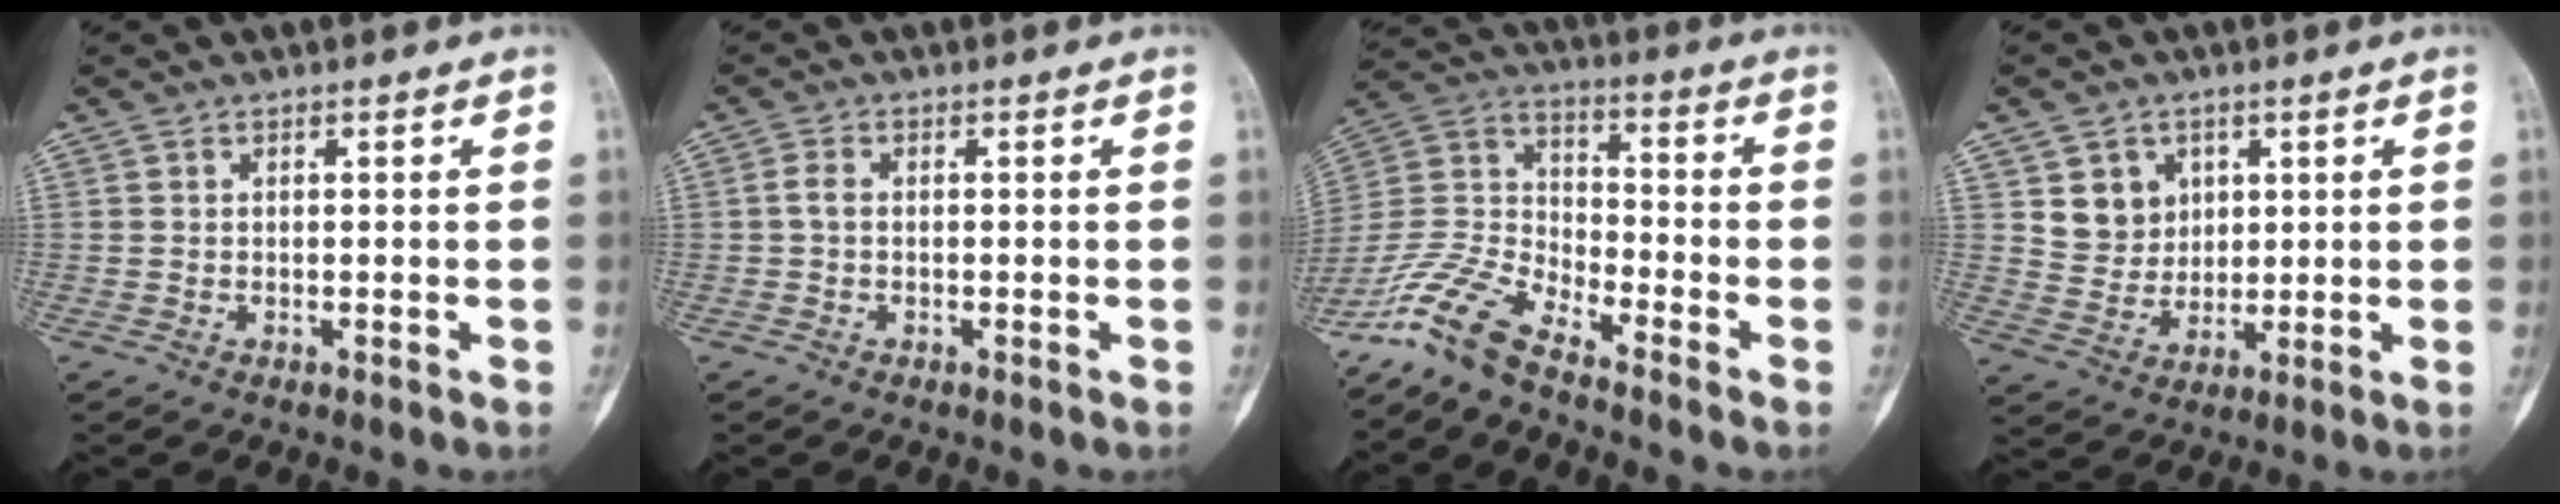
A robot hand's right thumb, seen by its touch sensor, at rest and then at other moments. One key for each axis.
{"total": 1.8, "fx": -0.2, "fy": 1.0, "fz": 1.4, "tx": -0.030, "ty": 0.002, "tz": -0.009}
{"total": 10.8, "fx": -9.2, "fy": 2.8, "fz": 4.9, "tx": -0.111, "ty": 0.068, "tz": -0.194}
{"total": 7.1, "fx": 2.8, "fy": 6.2, "fz": 1.9, "tx": -0.001, "ty": -0.015, "tz": 0.056}